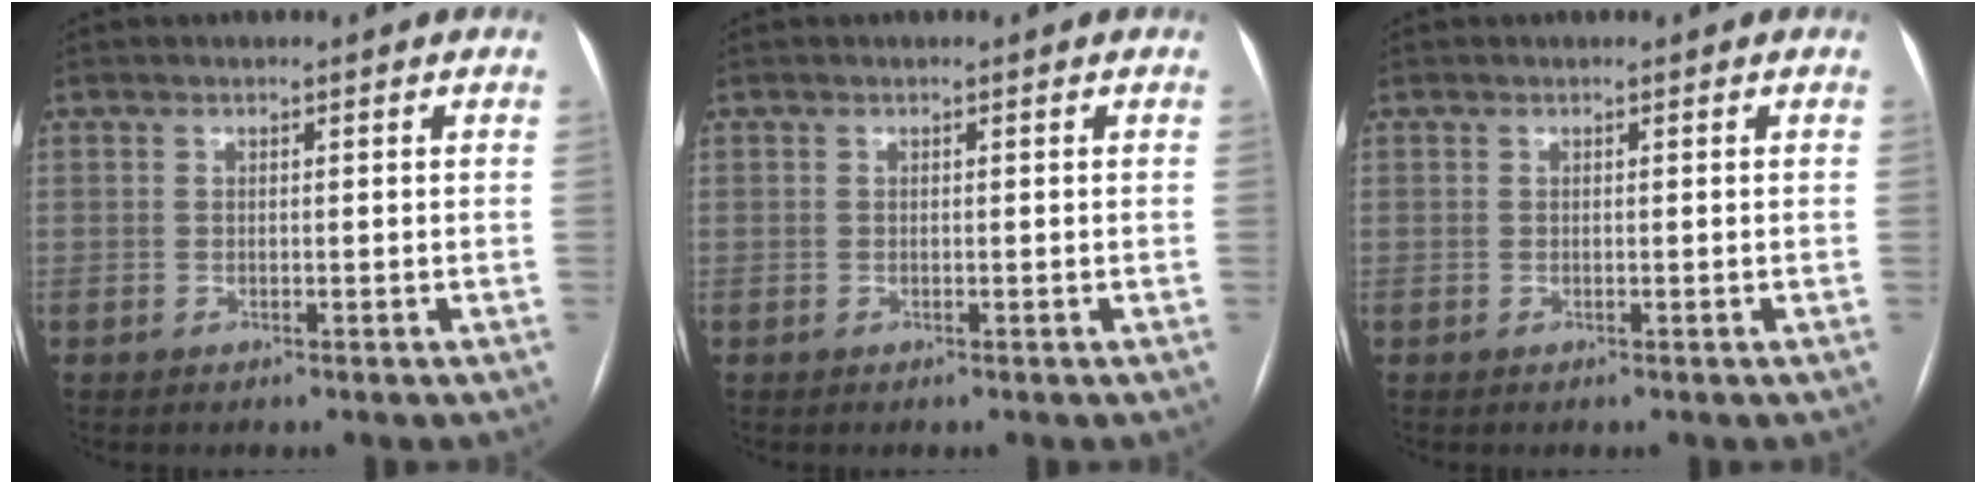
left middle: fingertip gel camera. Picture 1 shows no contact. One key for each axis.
{"total": 0.0}
{"total": 0.0}